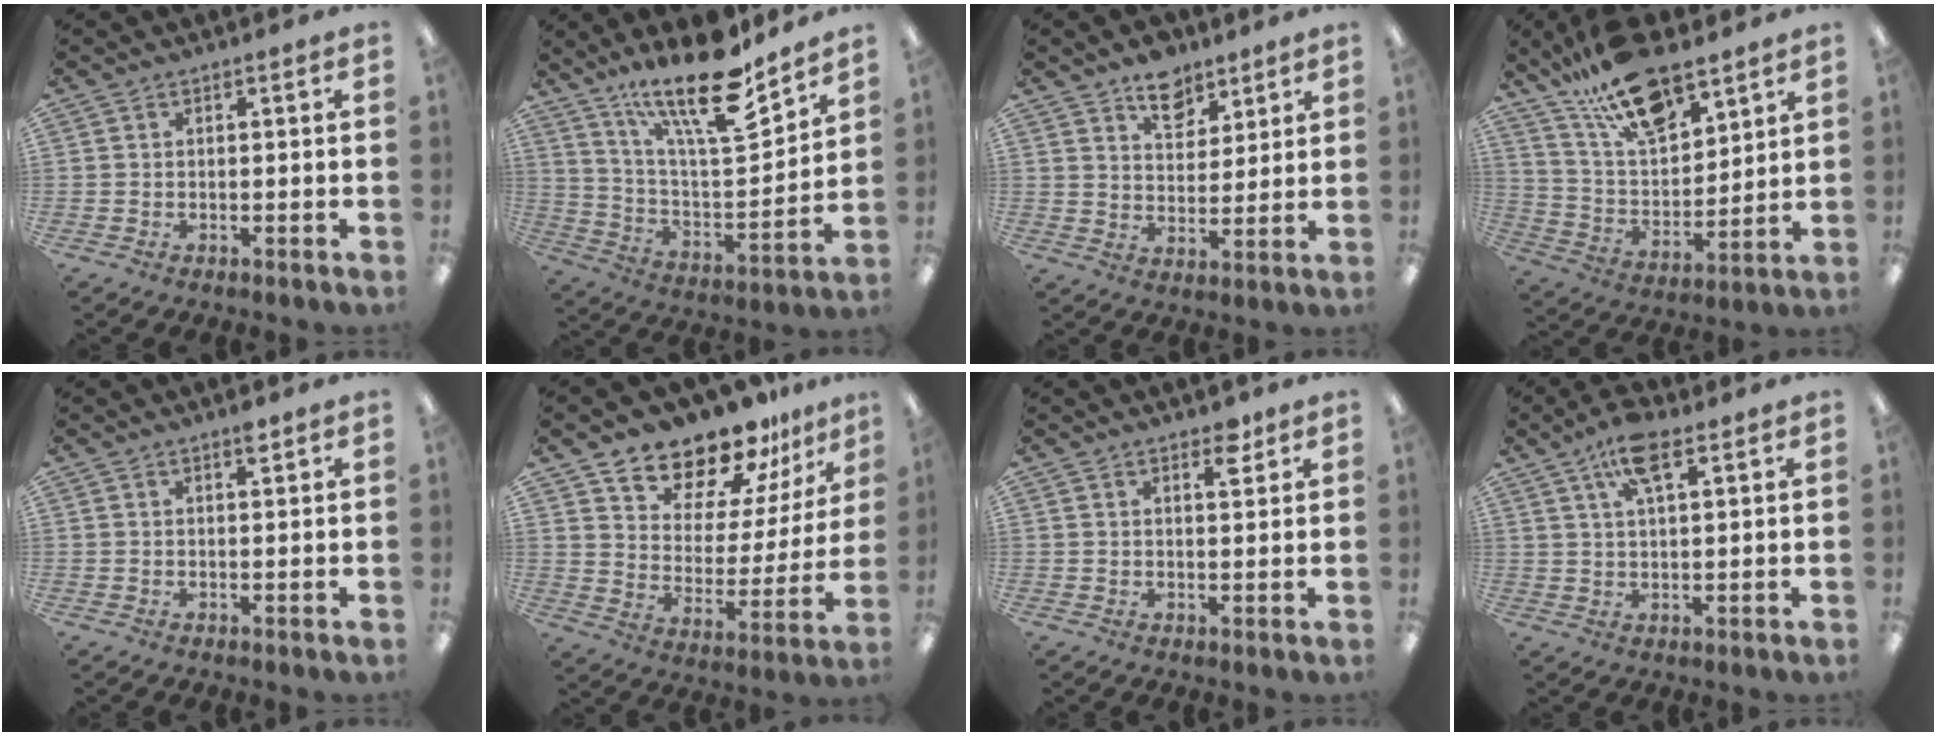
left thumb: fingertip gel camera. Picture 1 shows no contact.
{"total": 21.6, "force": [15.9, 6.2, 13.2], "torque": [-0.227, -0.108, 0.267]}
{"total": 9.1, "force": [6.8, 5.2, 3.2], "torque": [-0.031, -0.040, 0.119]}
{"total": 18.6, "force": [13.8, 7.5, 10.0], "torque": [-0.183, -0.072, 0.242]}
{"total": 1.8, "force": [1.4, 0.4, 1.1], "torque": [-0.016, -0.004, 0.024]}
{"total": 15.6, "force": [14.2, 5.7, 2.7], "torque": [-0.058, -0.130, 0.259]}
{"total": 3.9, "force": [2.9, 1.5, 2.1], "torque": [-0.016, -0.013, 0.044]}
{"total": 8.6, "force": [4.9, 3.1, 6.3], "torque": [-0.118, -0.002, 0.084]}